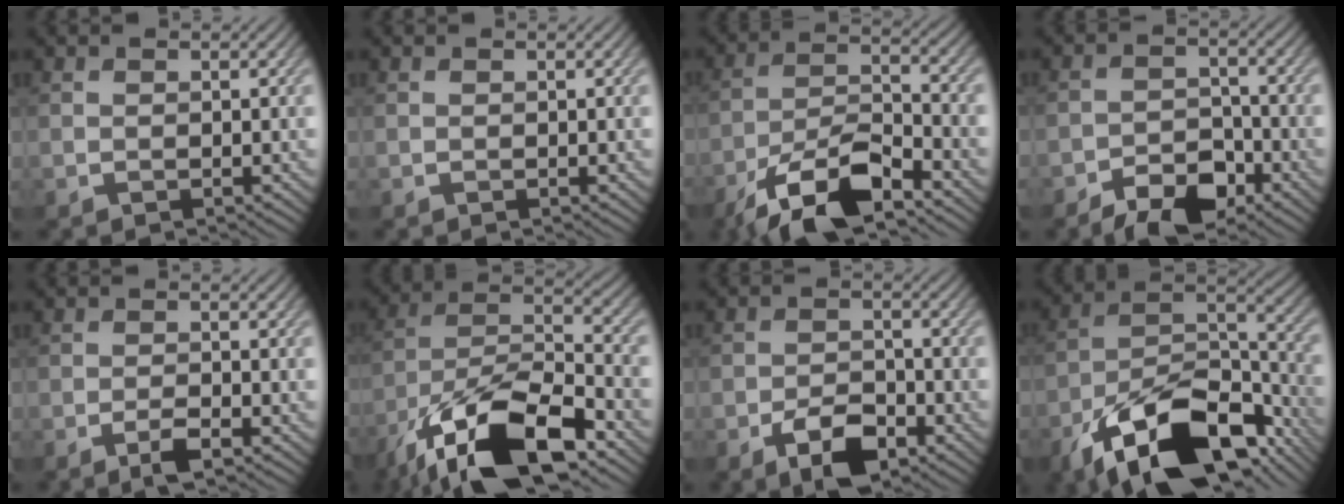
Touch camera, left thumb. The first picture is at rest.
{"total": 0.0}
{"total": 11.7, "force": [-8.1, 3.7, 7.7], "torque": [-0.142, -0.001, -0.162]}
{"total": 5.8, "force": [-4.3, 2.8, 2.8], "torque": [-0.044, 0.003, -0.082]}
{"total": 2.4, "force": [-1.5, 0.4, 1.8], "torque": [-0.035, 0.003, -0.030]}
{"total": 17.8, "force": [-11.3, 6.8, 11.9], "torque": [-0.239, -0.027, -0.207]}
{"total": 5.9, "force": [-3.6, 2.8, 3.8], "torque": [-0.065, 0.001, -0.069]}
{"total": 19.0, "force": [-11.8, 8.9, 11.9], "torque": [-0.223, -0.039, -0.192]}